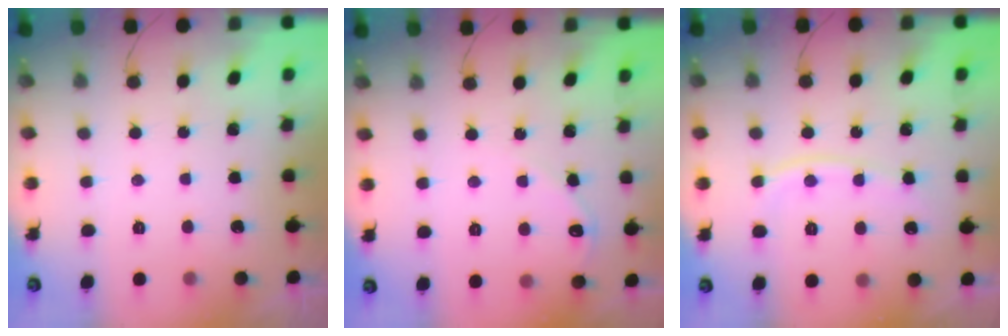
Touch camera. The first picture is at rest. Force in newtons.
{"total": 5.2, "press": 5.2, "slide": 0.6}
{"total": 8.7, "press": 8.6, "slide": 1.2}